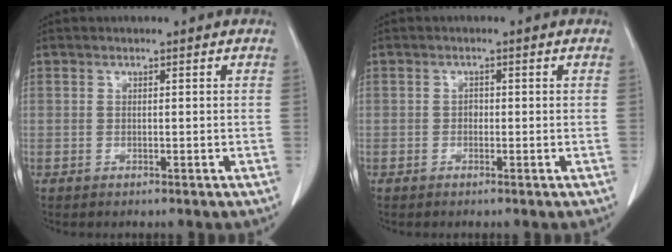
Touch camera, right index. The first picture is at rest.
{"total": 0.8, "force": [-0.1, 0.7, 0.5], "torque": [-0.005, 0.003, -0.005]}